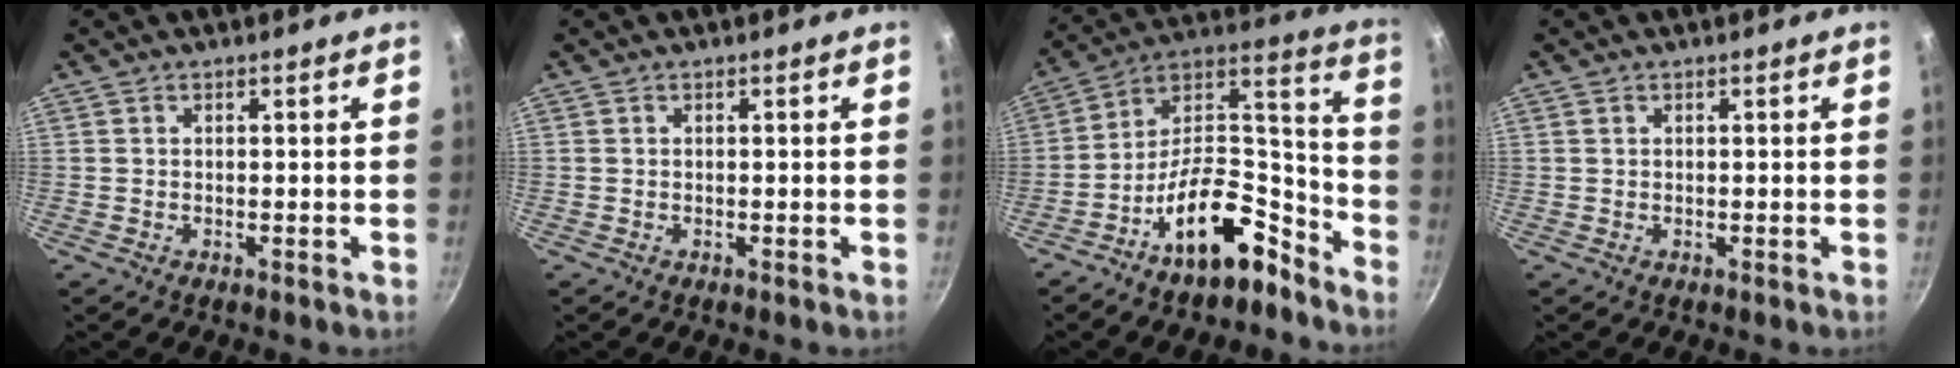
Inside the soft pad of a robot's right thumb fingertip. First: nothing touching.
{"total": 0.0}
{"total": 17.8, "force": [-11.2, 8.0, 11.3], "torque": [-0.133, 0.122, -0.191]}
{"total": 0.6, "force": [0.3, 0.4, 0.3], "torque": [-0.005, 0.001, 0.006]}